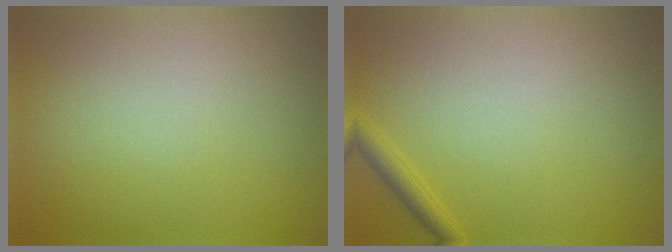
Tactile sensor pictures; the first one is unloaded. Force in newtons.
{"total": 1.5, "press": 1.5, "slide": 0.2}